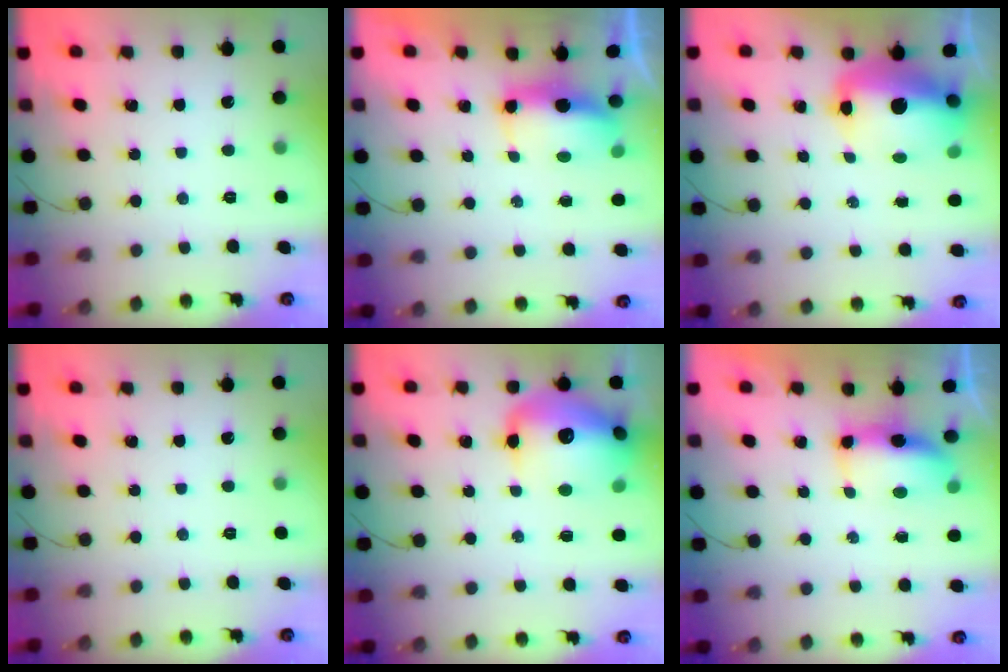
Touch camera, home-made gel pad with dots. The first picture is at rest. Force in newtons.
{"total": 6.4, "press": 6.4, "slide": 0.6}
{"total": 14.1, "press": 13.6, "slide": 3.7}
{"total": 0.0}
{"total": 20.2, "press": 19.7, "slide": 4.3}
{"total": 7.0, "press": 7.0, "slide": 0.7}